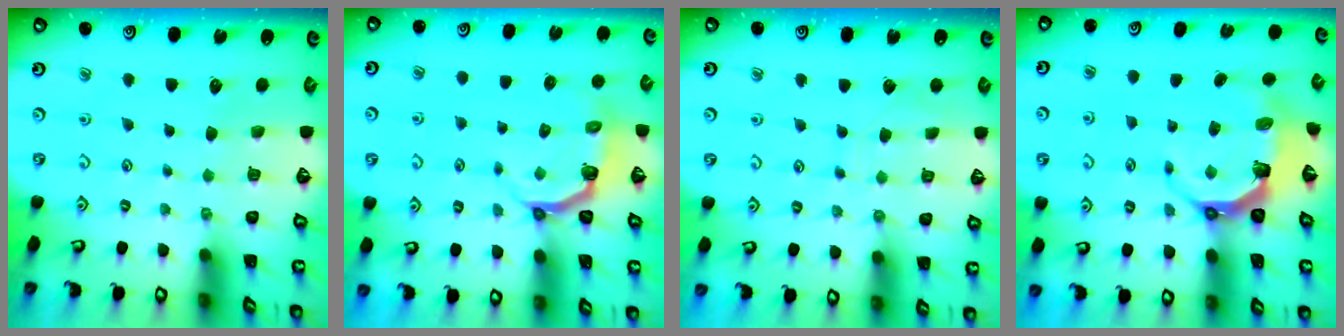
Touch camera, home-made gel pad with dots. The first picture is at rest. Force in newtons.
{"total": 4.1, "press": 2.7, "slide": 3.0}
{"total": 5.3, "press": 5.2, "slide": 0.6}
{"total": 6.0, "press": 4.6, "slide": 3.9}